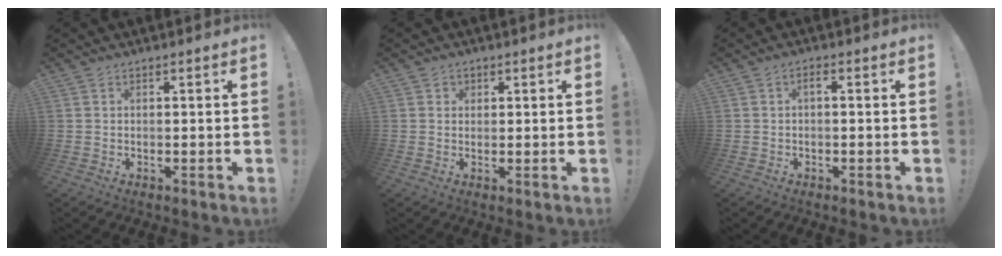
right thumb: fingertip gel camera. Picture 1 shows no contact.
{"total": 1.4, "force": [0.6, 1.3, 0.2], "torque": [-0.003, -0.002, 0.011]}
{"total": 1.6, "force": [-0.5, 0.4, 1.4], "torque": [-0.026, 0.006, -0.011]}